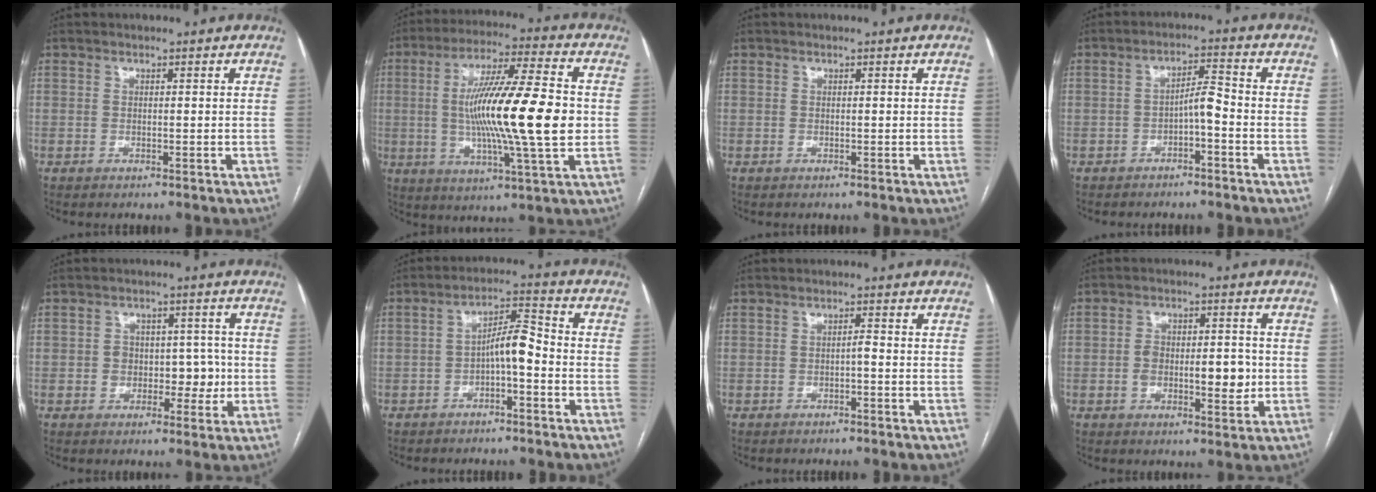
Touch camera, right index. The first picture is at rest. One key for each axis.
{"total": 18.6, "fx": -0.2, "fy": 1.2, "fz": 18.5, "tx": -0.322, "ty": -0.001, "tz": -0.009}
{"total": 0.0}
{"total": 3.7, "fx": -1.6, "fy": 0.7, "fz": 3.3, "tx": -0.054, "ty": 0.014, "tz": -0.026}
{"total": 5.9, "fx": -0.8, "fy": 4.4, "fz": 3.8, "tx": -0.034, "ty": 0.024, "tz": -0.005}
{"total": 5.9, "fx": -1.7, "fy": 1.5, "fz": 5.5, "tx": -0.095, "ty": 0.024, "tz": -0.027}
{"total": 1.1, "fx": -0.4, "fy": 0.2, "fz": 1.0, "tx": -0.014, "ty": 0.003, "tz": -0.008}
{"total": 8.2, "fx": -1.1, "fy": 3.6, "fz": 7.2, "tx": -0.113, "ty": 0.009, "tz": -0.013}